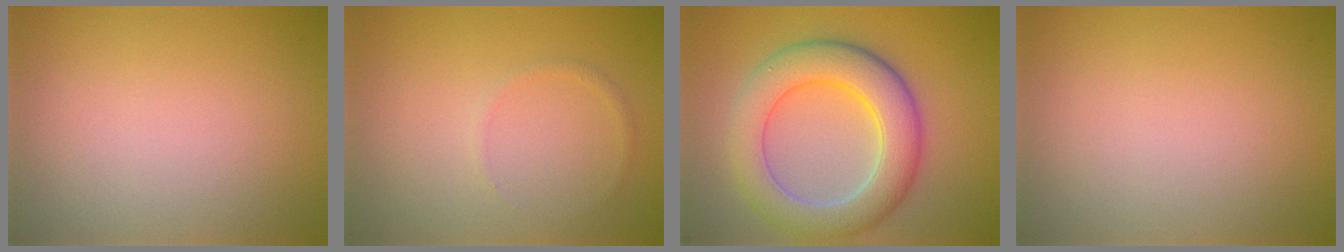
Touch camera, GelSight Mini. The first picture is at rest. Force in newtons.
{"total": 0.6, "press": 0.6, "slide": 0.1}
{"total": 7.4, "press": 7.4, "slide": 0.8}
{"total": 0.0}